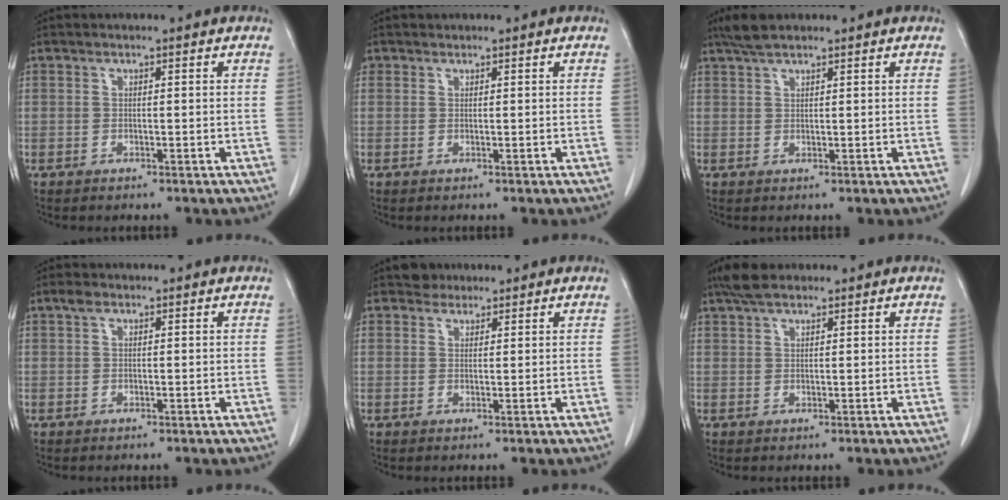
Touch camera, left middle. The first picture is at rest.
{"total": 0.7, "force": [0.5, 0.4, 0.0], "torque": [-0.001, 0.002, 0.010]}
{"total": 3.1, "force": [2.6, 0.5, 1.6], "torque": [-0.038, 0.010, 0.052]}
{"total": 1.0, "force": [0.6, 0.5, 0.6], "torque": [-0.016, 0.012, 0.012]}
{"total": 1.9, "force": [1.6, 1.0, -0.2], "torque": [0.004, 0.004, 0.023]}
{"total": 4.1, "force": [3.2, 1.4, 2.1], "torque": [-0.048, 0.016, 0.061]}